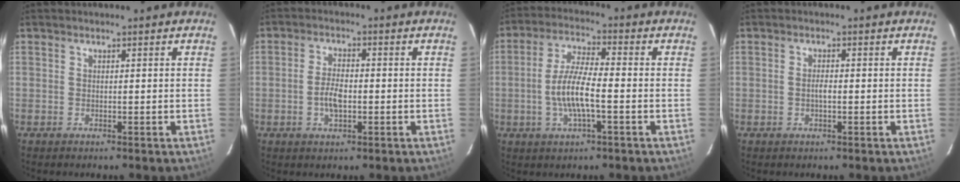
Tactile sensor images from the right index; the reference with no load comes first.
{"total": 4.8, "force": [-1.1, 2.4, 4.1], "torque": [-0.080, 0.003, -0.018]}
{"total": 8.8, "force": [-2.1, 2.0, 8.3], "torque": [-0.168, 0.003, -0.041]}
{"total": 1.6, "force": [-0.4, 0.5, 1.4], "torque": [-0.028, 0.002, -0.008]}